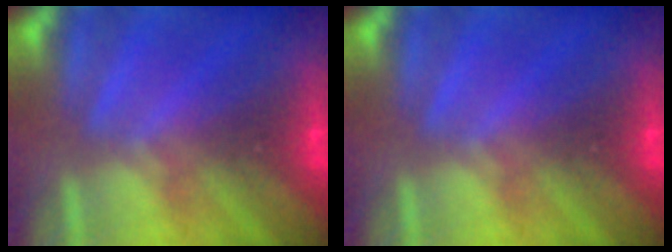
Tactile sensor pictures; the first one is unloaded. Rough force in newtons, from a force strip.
{"total": 0.0}